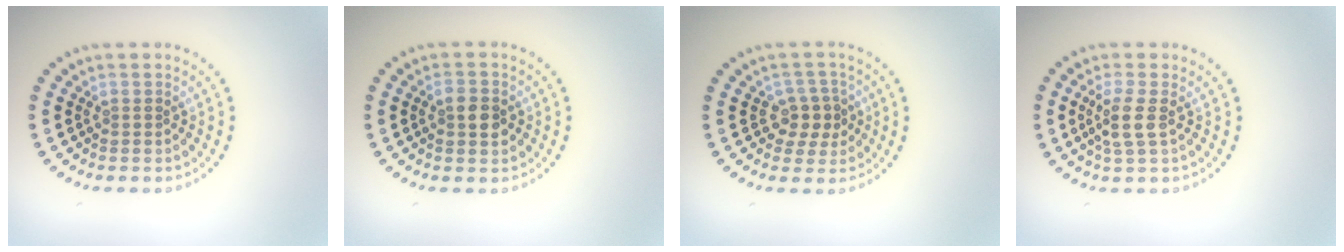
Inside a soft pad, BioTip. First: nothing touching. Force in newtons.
{"total": 2.6, "press": 2.6, "slide": 0.1}
{"total": 2.7, "press": 2.5, "slide": 1.0}
{"total": 2.4, "press": 2.1, "slide": 1.2}